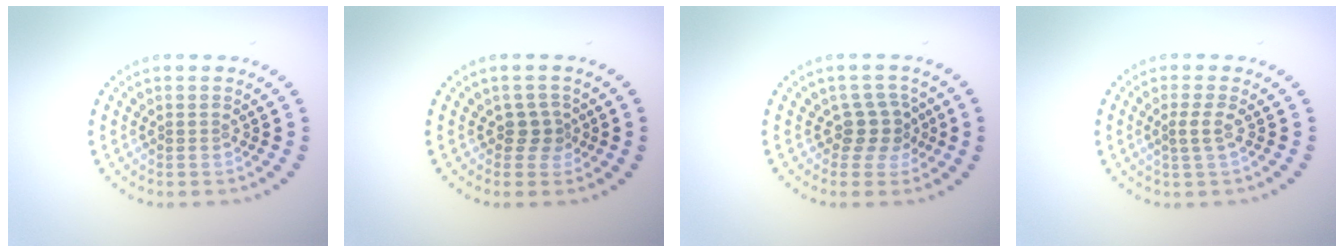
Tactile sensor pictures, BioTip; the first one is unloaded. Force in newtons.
{"total": 1.6, "press": 1.2, "slide": 1.0}
{"total": 2.6, "press": 2.1, "slide": 1.4}
{"total": 1.4, "press": 1.1, "slide": 0.9}